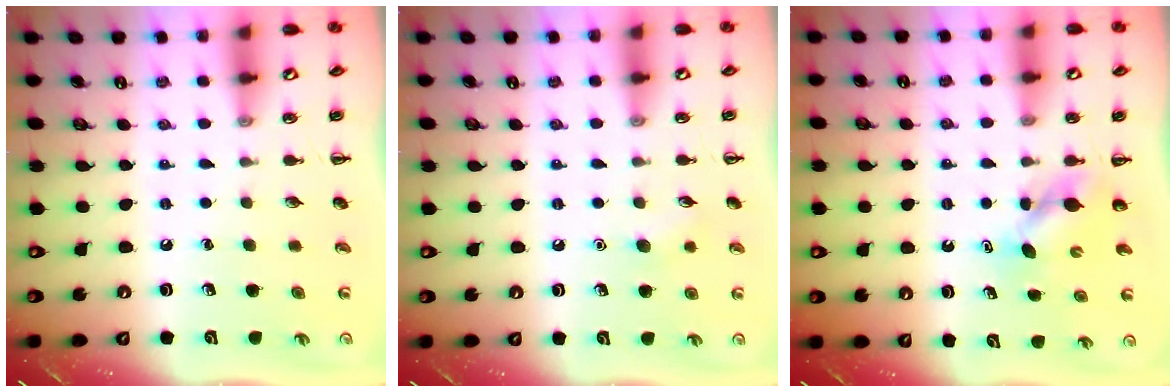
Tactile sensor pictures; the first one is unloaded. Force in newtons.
{"total": 5.6, "press": 5.5, "slide": 1.2}
{"total": 5.0, "press": 4.9, "slide": 0.5}